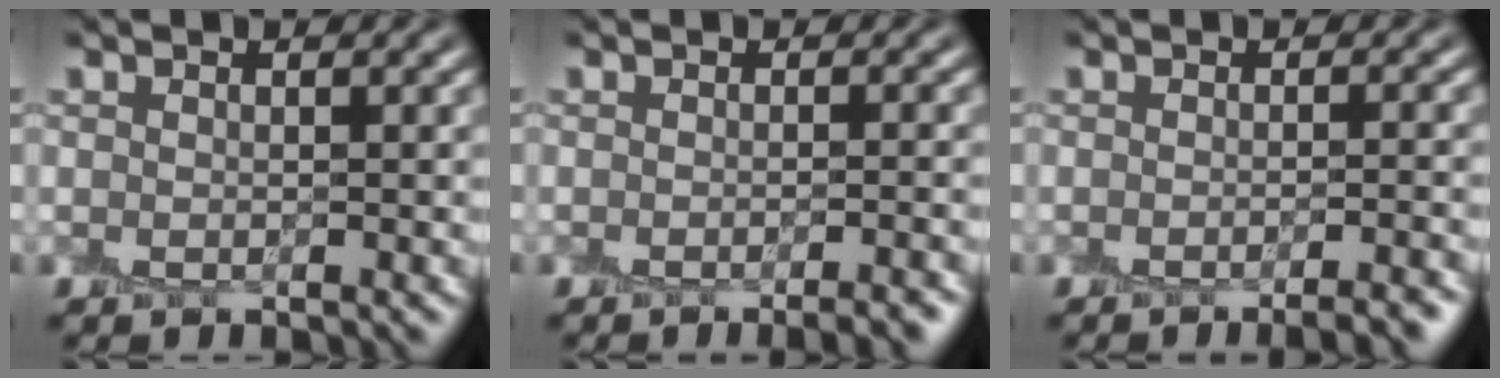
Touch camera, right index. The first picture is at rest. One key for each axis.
{"total": 3.2, "fx": -2.0, "fy": 0.8, "fz": 2.3, "tx": -0.012, "ty": 0.006, "tz": -0.025}
{"total": 3.9, "fx": -2.6, "fy": 1.0, "fz": 2.7, "tx": -0.020, "ty": 0.008, "tz": -0.032}